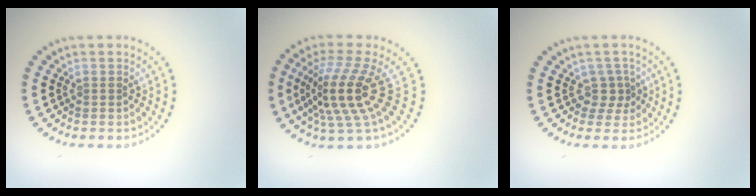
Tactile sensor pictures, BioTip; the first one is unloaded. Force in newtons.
{"total": 5.1, "press": 3.6, "slide": 3.6}
{"total": 1.8, "press": 1.1, "slide": 1.4}